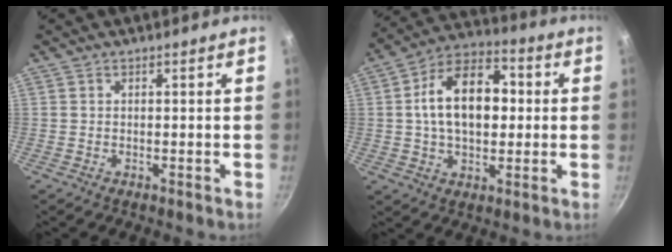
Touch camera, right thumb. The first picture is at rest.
{"total": 16.0, "force": [1.4, 10.1, 12.3], "torque": [-0.166, 0.026, 0.010]}